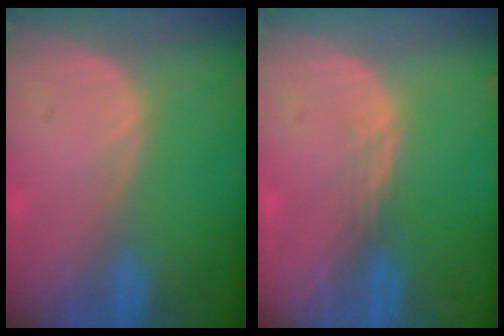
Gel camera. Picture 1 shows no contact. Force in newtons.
{"total": 1.1, "press": 0.9, "slide": 0.7}